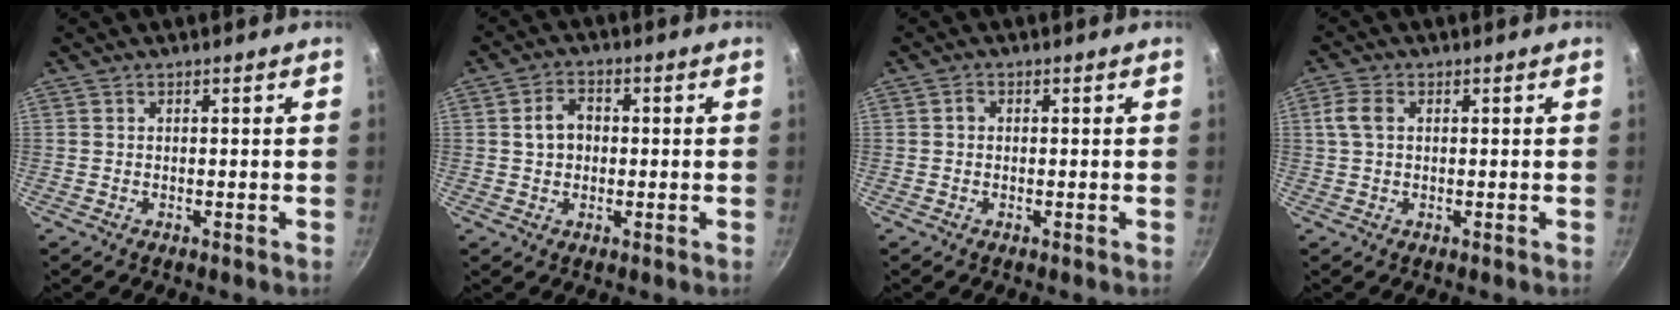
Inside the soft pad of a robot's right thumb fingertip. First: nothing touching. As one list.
[{"total": 4.9, "force": [0.2, 3.9, 3.0], "torque": [-0.034, 0.012, -0.001]}, {"total": 1.1, "force": [0.0, 0.9, 0.5], "torque": [-0.008, 0.006, -0.001]}, {"total": 3.8, "force": [0.8, 2.5, 2.7], "torque": [-0.058, 0.010, 0.012]}]